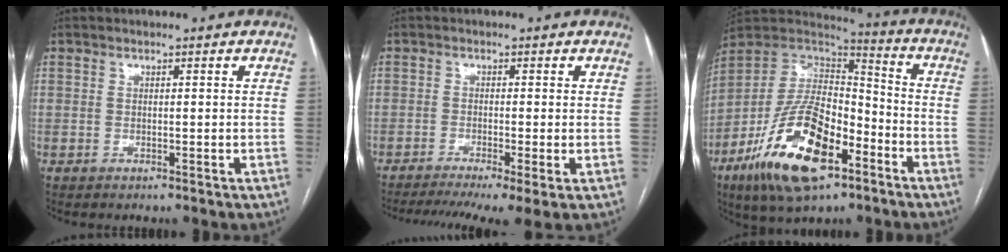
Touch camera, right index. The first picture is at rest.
{"total": 9.4, "force": [-6.2, 1.0, 6.9], "torque": [-0.107, -0.011, -0.101]}
{"total": 21.2, "force": [-10.1, 8.6, 16.5], "torque": [-0.332, -0.012, -0.175]}